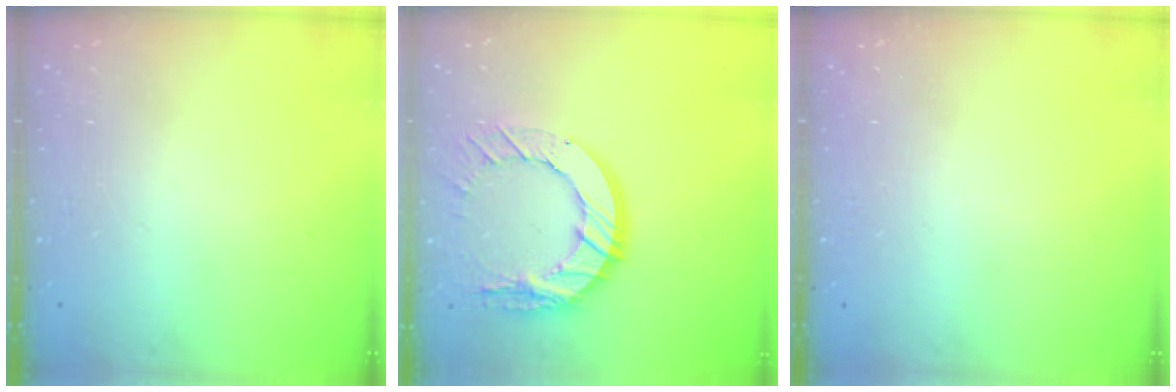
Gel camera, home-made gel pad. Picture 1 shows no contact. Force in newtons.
{"total": 14.3, "press": 14.2, "slide": 1.4}
{"total": 0.0}